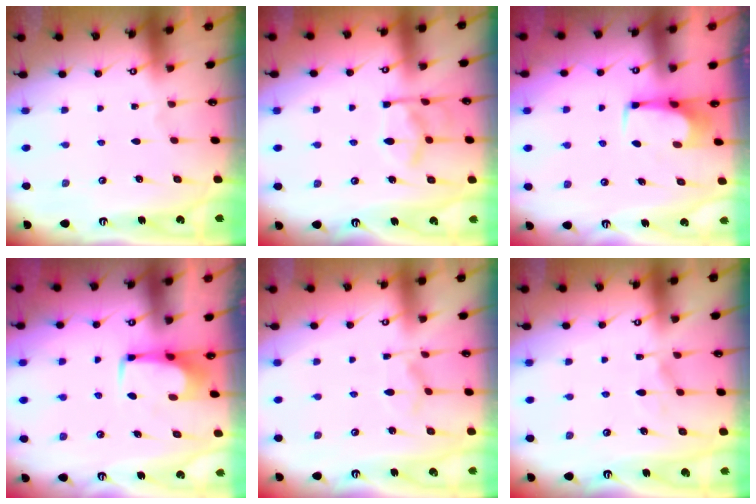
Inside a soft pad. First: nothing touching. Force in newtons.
{"total": 9.8, "press": 9.8, "slide": 0.5}
{"total": 0.7, "press": 0.6, "slide": 0.3}
{"total": 1.8, "press": 1.6, "slide": 0.6}
{"total": 6.1, "press": 6.0, "slide": 0.9}
{"total": 5.1, "press": 5.1, "slide": 0.5}